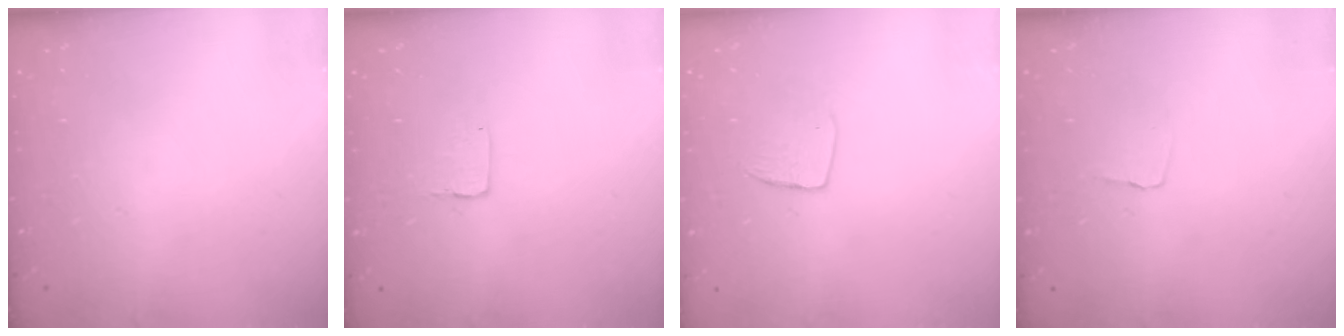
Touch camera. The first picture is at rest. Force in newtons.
{"total": 1.3, "press": 1.2, "slide": 0.1}
{"total": 7.0, "press": 6.9, "slide": 0.5}
{"total": 2.9, "press": 2.8, "slide": 0.3}